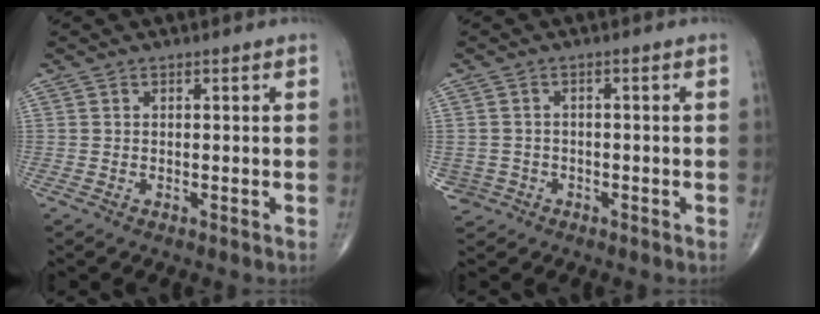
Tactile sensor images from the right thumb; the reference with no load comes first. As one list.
[{"total": 3.0, "force": [-1.1, 2.8, -0.1], "torque": [0.011, 0.010, -0.018]}]